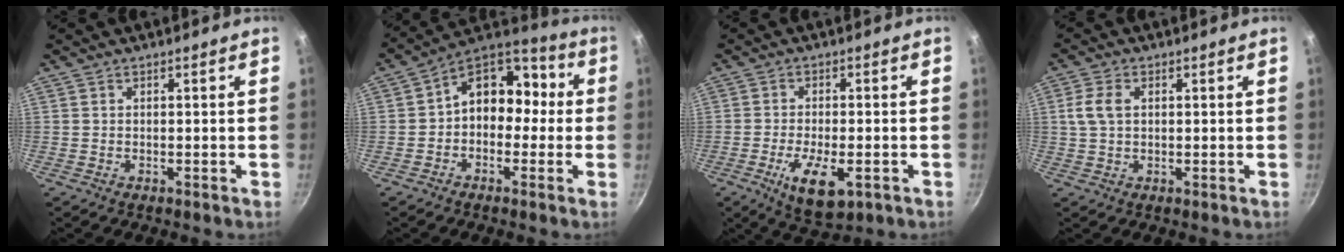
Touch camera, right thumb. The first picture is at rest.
{"total": 13.1, "force": [0.0, 9.3, 9.3], "torque": [-0.087, 0.049, -0.020]}
{"total": 9.0, "force": [-3.5, 3.8, 7.3], "torque": [-0.125, -0.004, -0.051]}
{"total": 4.5, "force": [0.8, 2.9, 3.4], "torque": [-0.080, 0.008, 0.016]}